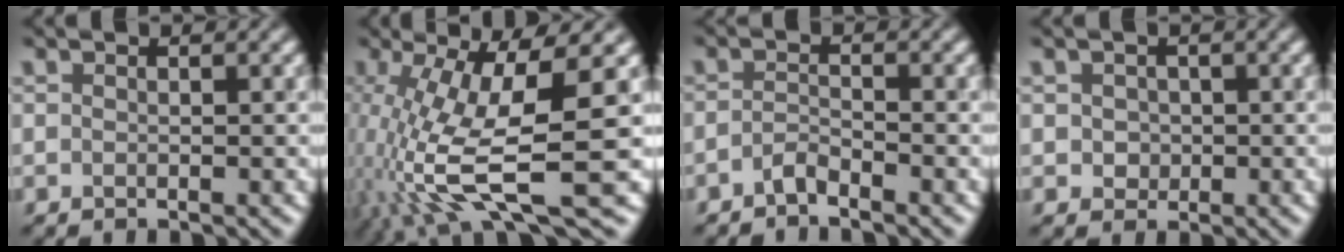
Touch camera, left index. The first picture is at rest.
{"total": 12.0, "force": [-2.3, 3.6, 11.2], "torque": [-0.228, -0.011, -0.031]}
{"total": 1.3, "force": [-1.2, 0.1, 0.5], "torque": [-0.010, 0.009, -0.028]}
{"total": 1.4, "force": [0.2, 1.4, 0.3], "torque": [0.009, 0.002, -0.001]}